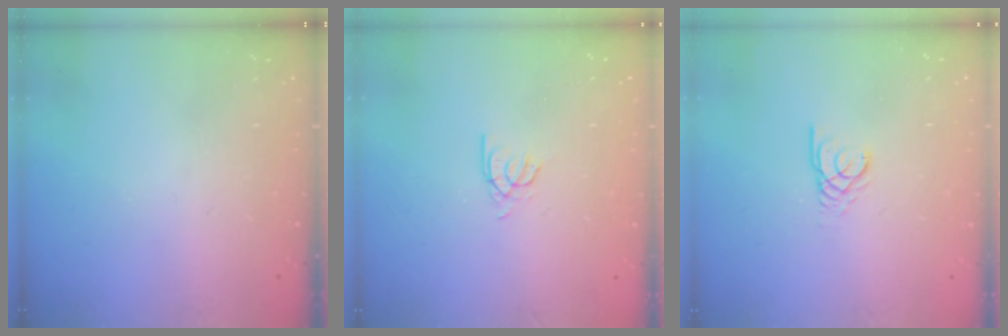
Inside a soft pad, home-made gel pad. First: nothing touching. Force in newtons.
{"total": 2.6, "press": 2.6, "slide": 0.2}
{"total": 2.6, "press": 2.6, "slide": 0.1}